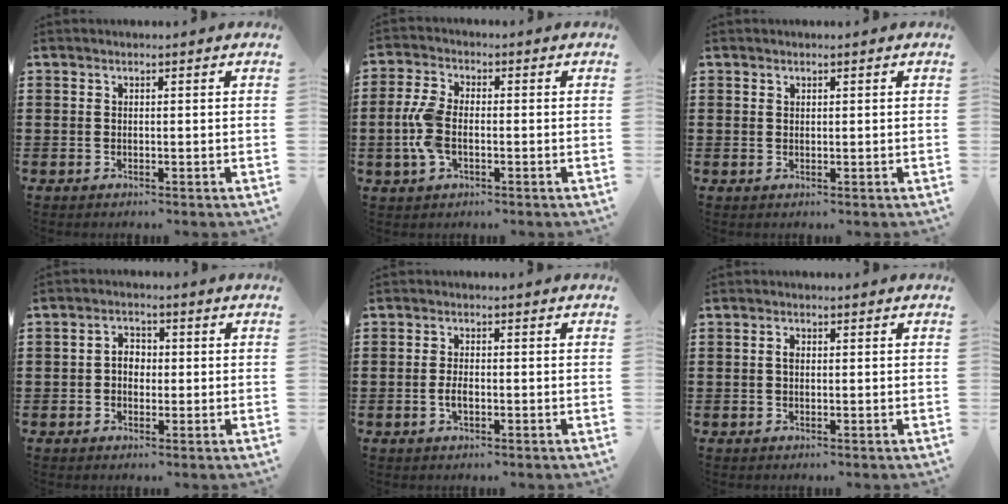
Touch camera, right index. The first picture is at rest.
{"total": 6.3, "force": [-1.0, 3.4, 5.2], "torque": [-0.136, -0.005, -0.027]}
{"total": 0.5, "force": [0.4, 0.4, 0.0], "torque": [-0.002, 0.002, 0.007]}
{"total": 2.9, "force": [-0.3, 2.1, 1.9], "torque": [-0.040, 0.008, -0.008]}
{"total": 2.2, "force": [-0.6, 1.0, 1.9], "torque": [-0.044, -0.003, -0.013]}
{"total": 1.3, "force": [0.0, 0.7, 1.1], "torque": [-0.022, 0.004, -0.001]}